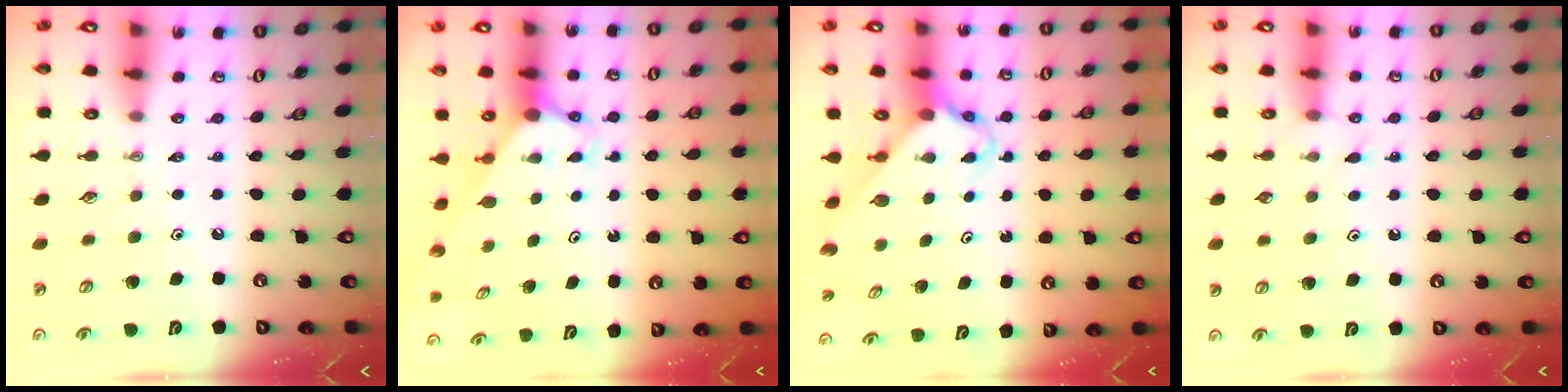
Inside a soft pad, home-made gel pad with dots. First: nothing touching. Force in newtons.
{"total": 2.9, "press": 2.9, "slide": 0.0}
{"total": 2.7, "press": 2.7, "slide": 0.2}
{"total": 3.6, "press": 3.6, "slide": 0.4}